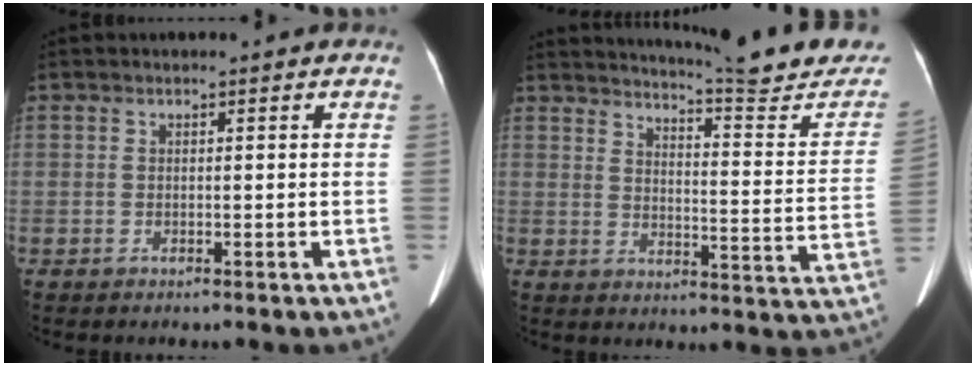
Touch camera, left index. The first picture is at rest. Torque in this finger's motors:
{"motor_torque": [0.73, -1.41, 0.05, 0.05]}